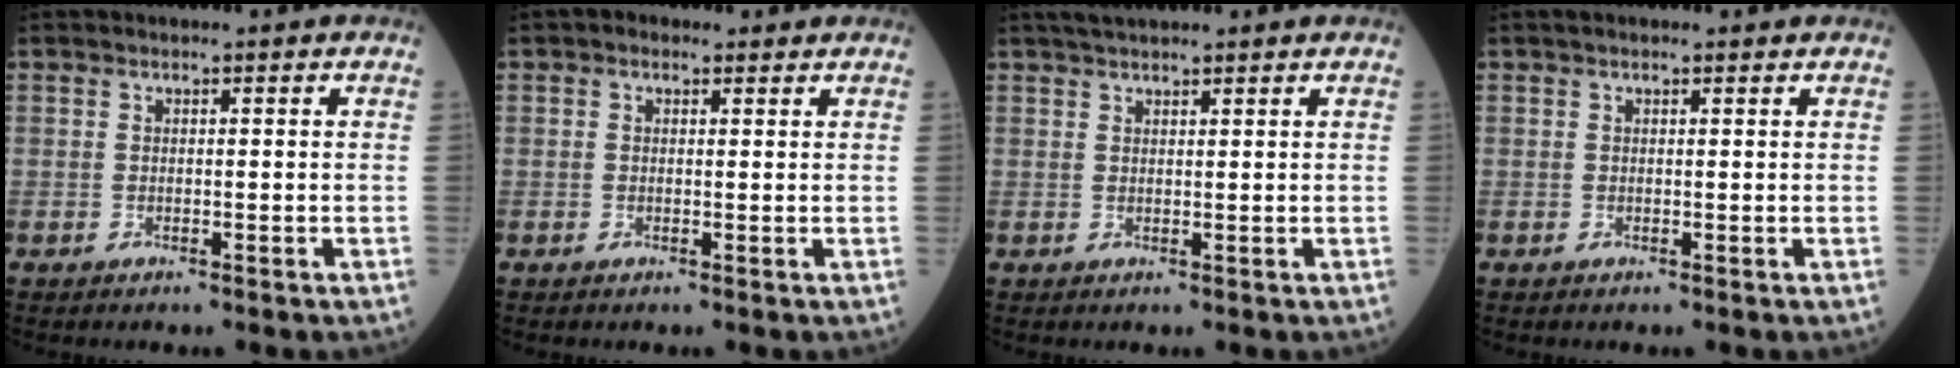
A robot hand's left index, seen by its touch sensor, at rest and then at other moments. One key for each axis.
{"total": 1.6, "fx": 1.1, "fy": 1.0, "fz": 0.6, "tx": -0.014, "ty": 0.013, "tz": 0.013}
{"total": 4.9, "fx": 4.2, "fy": 0.5, "fz": 2.3, "tx": -0.035, "ty": 0.034, "tz": 0.072}
{"total": 2.1, "fx": 1.8, "fy": 0.4, "fz": 1.0, "tx": -0.016, "ty": 0.022, "tz": 0.024}